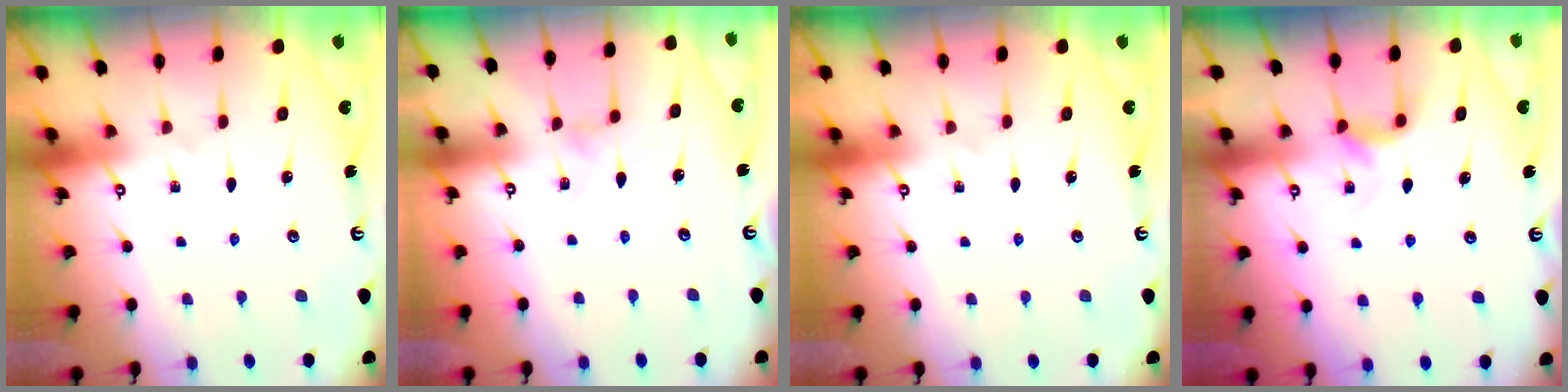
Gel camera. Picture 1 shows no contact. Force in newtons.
{"total": 0.0}
{"total": 0.0}
{"total": 5.7, "press": 5.6, "slide": 0.6}